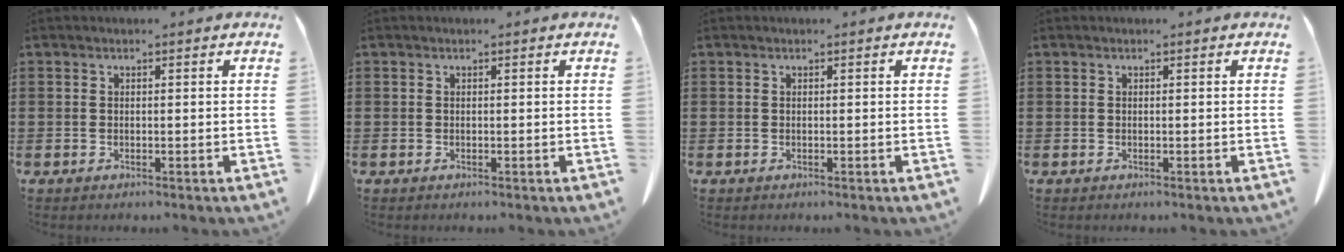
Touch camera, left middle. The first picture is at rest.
{"total": 0.0}
{"total": 0.0}
{"total": 0.0}